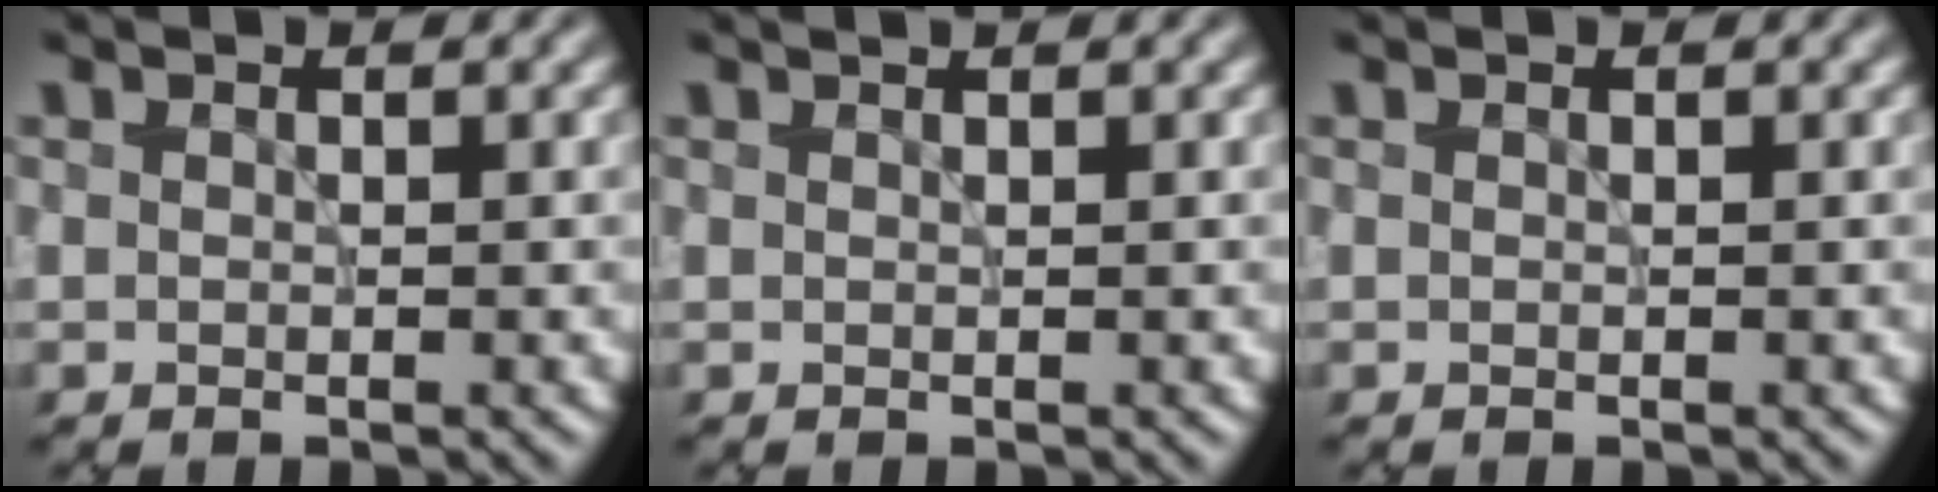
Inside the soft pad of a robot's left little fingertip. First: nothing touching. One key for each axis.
{"total": 0.5, "fx": 0.5, "fy": 0.0, "fz": 0.2, "tx": -0.002, "ty": 0.001, "tz": 0.006}
{"total": 0.0}